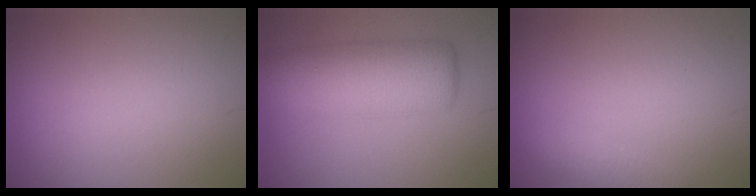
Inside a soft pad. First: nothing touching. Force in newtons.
{"total": 7.7, "press": 7.7, "slide": 0.2}
{"total": 1.9, "press": 1.9, "slide": 0.1}